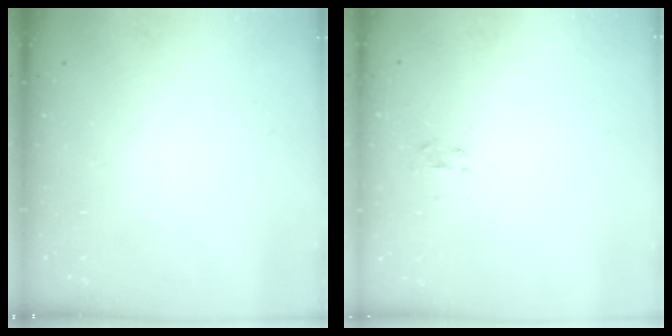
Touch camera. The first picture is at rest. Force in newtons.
{"total": 2.6, "press": 2.4, "slide": 0.8}